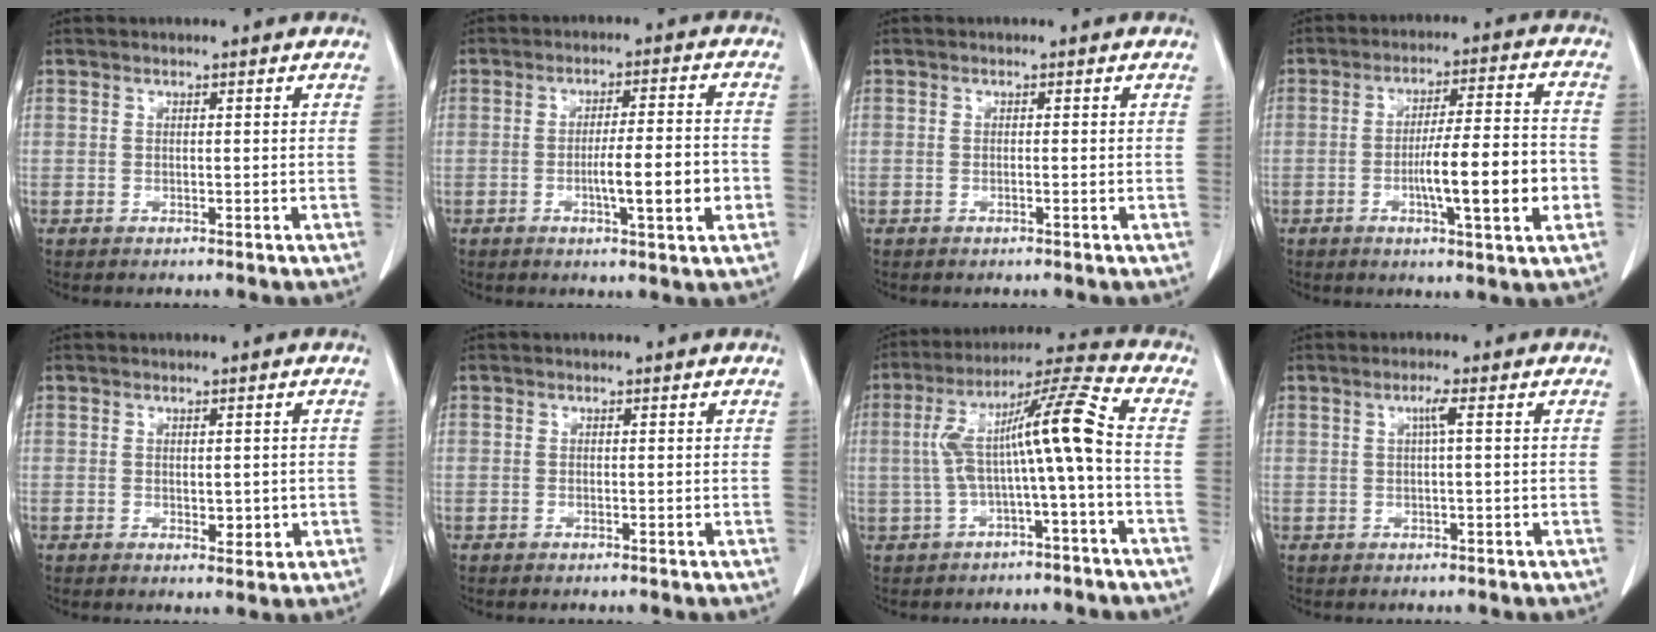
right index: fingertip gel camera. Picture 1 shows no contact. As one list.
[{"total": 8.0, "force": [-2.1, 0.5, 7.7], "torque": [-0.118, 0.002, -0.030]}, {"total": 0.0}, {"total": 11.8, "force": [-3.0, 0.8, 11.4], "torque": [-0.180, 0.004, -0.047]}, {"total": 2.3, "force": [-0.2, 1.3, 1.8], "torque": [-0.020, -0.001, 0.005]}, {"total": 0.0}, {"total": 10.9, "force": [-0.9, -0.4, 10.9], "torque": [-0.193, 0.040, -0.016]}, {"total": 1.8, "force": [0.4, -0.3, 1.7], "torque": [-0.031, 0.003, 0.007]}]